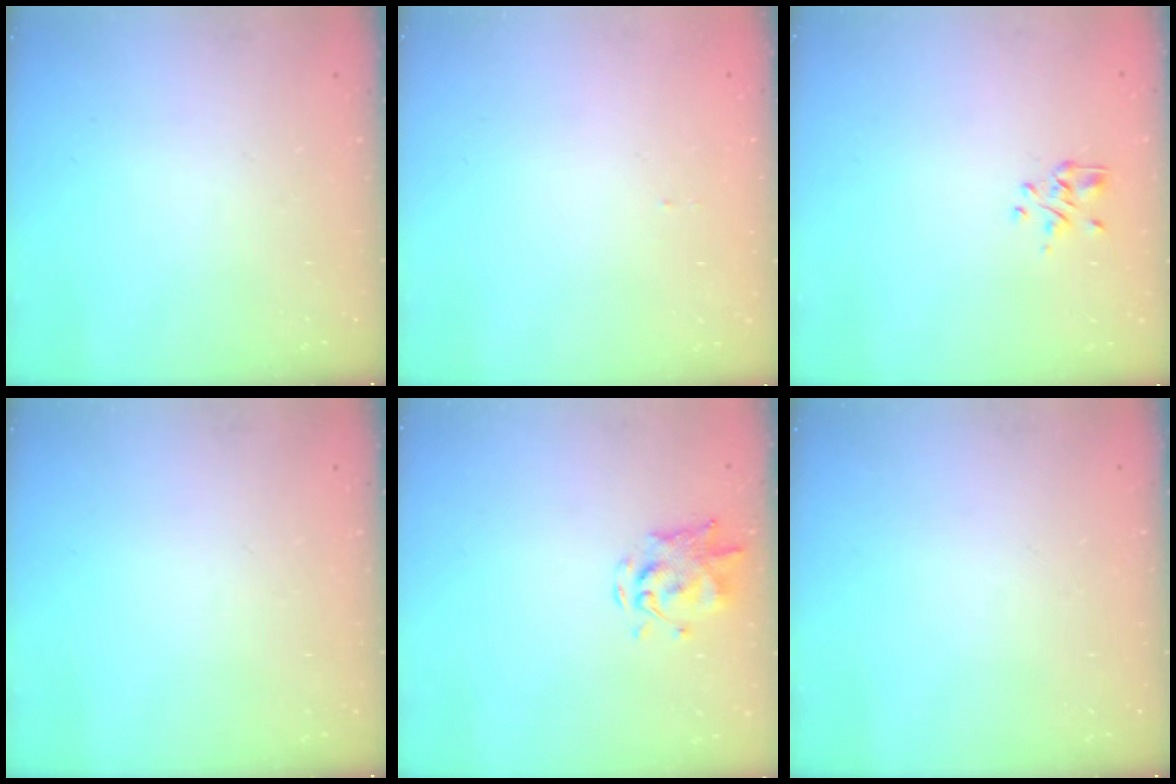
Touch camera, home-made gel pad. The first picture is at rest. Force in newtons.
{"total": 1.0, "press": 1.0, "slide": 0.1}
{"total": 1.7, "press": 1.6, "slide": 0.6}
{"total": 0.0}
{"total": 1.8, "press": 1.8, "slide": 0.4}
{"total": 0.0}